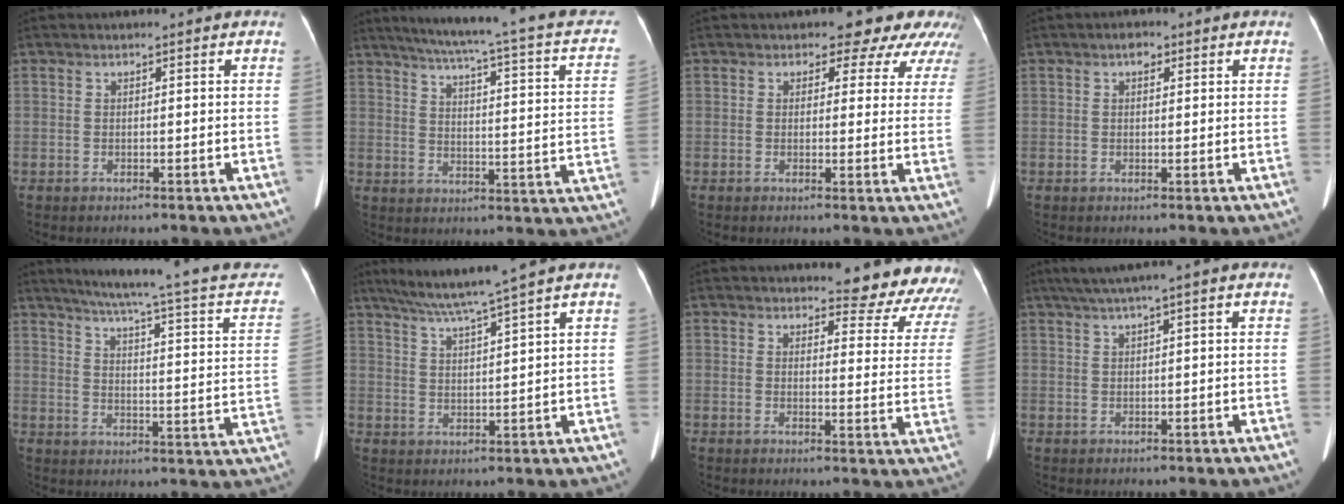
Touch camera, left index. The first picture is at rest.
{"total": 21.4, "force": [16.3, 1.8, 13.8], "torque": [-0.199, -0.020, 0.184]}
{"total": 9.0, "force": [7.3, 4.7, 2.5], "torque": [0.002, 0.002, 0.053]}
{"total": 1.5, "force": [0.7, 0.9, 1.1], "torque": [-0.023, 0.005, 0.009]}
{"total": 22.7, "force": [19.2, 0.2, 12.0], "torque": [-0.171, -0.050, 0.224]}
{"total": 8.4, "force": [6.6, -2.1, 4.7], "torque": [-0.078, 0.006, 0.112]}
{"total": 12.5, "force": [12.2, 2.6, 0.9], "torque": [0.027, -0.075, 0.103]}
{"total": 3.7, "force": [2.2, -0.5, 3.0], "torque": [-0.064, 0.018, 0.044]}